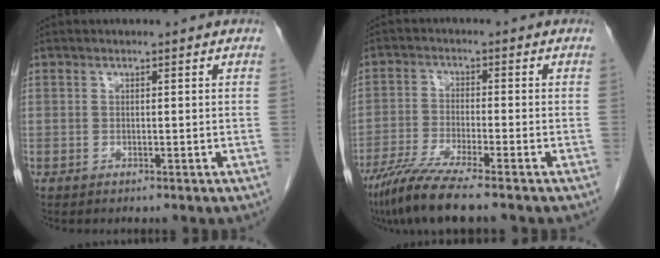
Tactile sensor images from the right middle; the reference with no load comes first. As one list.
[{"total": 8.0, "force": [-6.2, -0.5, 5.1], "torque": [-0.090, -0.027, -0.112]}]